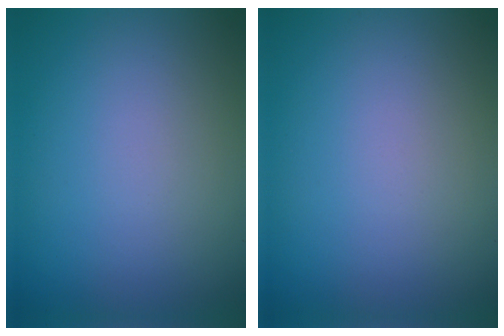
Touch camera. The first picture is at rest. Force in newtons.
{"total": 0.0}